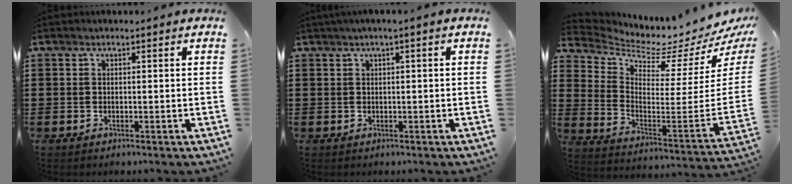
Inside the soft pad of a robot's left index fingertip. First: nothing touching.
{"total": 1.0, "force": [-0.1, 0.2, 1.0], "torque": [-0.016, -0.003, -0.003]}
{"total": 3.1, "force": [2.8, 0.7, 1.2], "torque": [-0.035, -0.061, 0.035]}